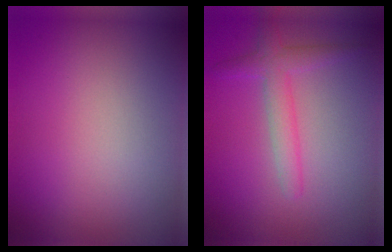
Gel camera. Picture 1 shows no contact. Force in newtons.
{"total": 2.8, "press": 2.7, "slide": 0.2}